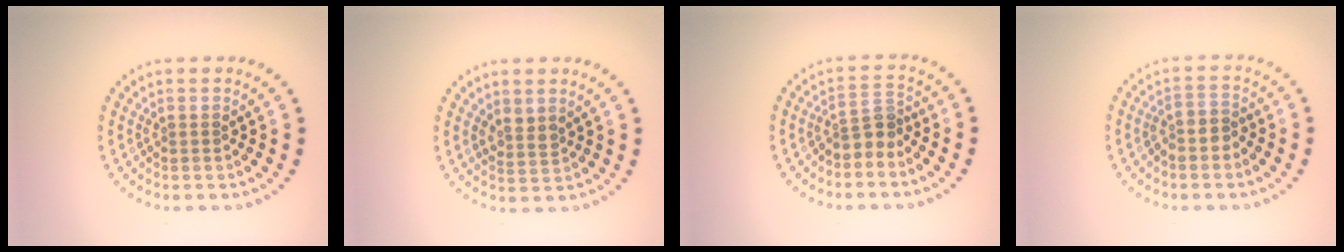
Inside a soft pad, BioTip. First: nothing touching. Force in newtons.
{"total": 1.4, "press": 1.2, "slide": 0.8}
{"total": 2.5, "press": 1.8, "slide": 1.6}
{"total": 2.1, "press": 1.8, "slide": 1.1}